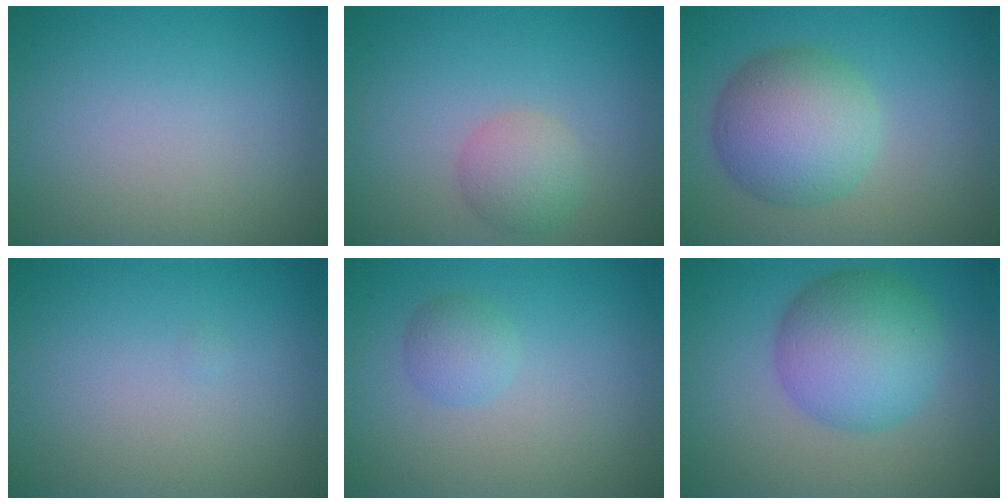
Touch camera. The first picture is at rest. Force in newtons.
{"total": 2.7, "press": 2.7, "slide": 0.2}
{"total": 6.9, "press": 6.9, "slide": 0.2}
{"total": 0.0}
{"total": 1.7, "press": 1.7, "slide": 0.0}
{"total": 7.5, "press": 7.5, "slide": 0.0}